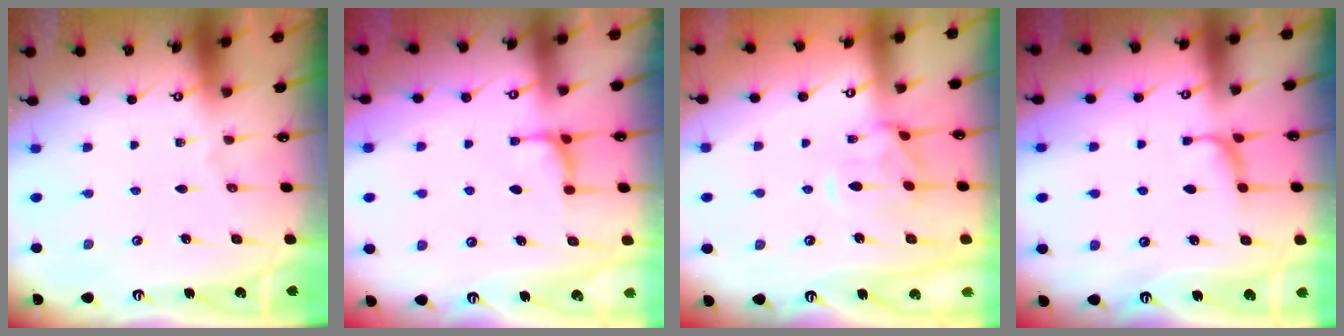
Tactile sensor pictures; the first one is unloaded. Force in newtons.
{"total": 0.7, "press": 0.4, "slide": 0.6}
{"total": 2.2, "press": 1.9, "slide": 1.1}
{"total": 1.4, "press": 1.2, "slide": 0.6}